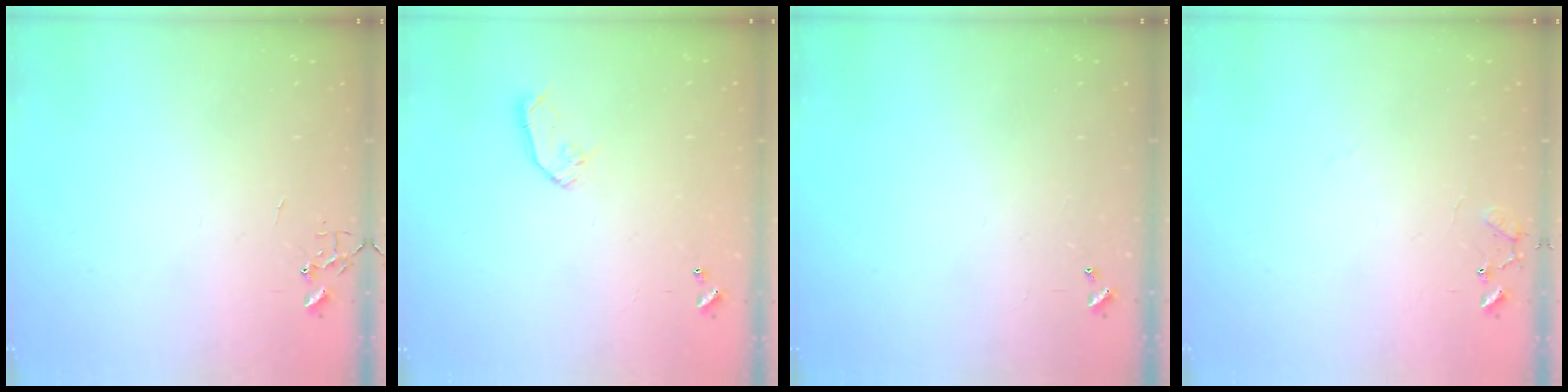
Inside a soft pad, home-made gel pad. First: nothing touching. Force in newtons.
{"total": 7.3, "press": 7.3, "slide": 0.4}
{"total": 0.0}
{"total": 8.6, "press": 8.6, "slide": 0.5}